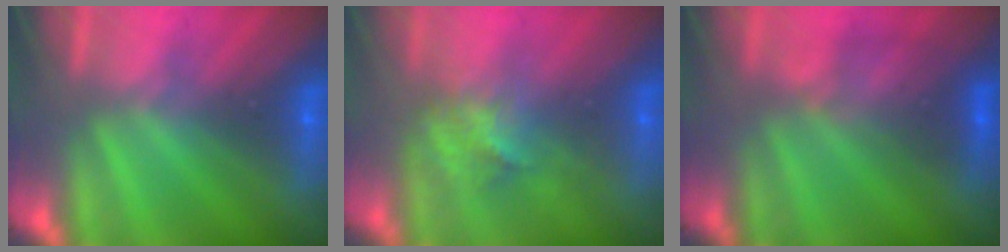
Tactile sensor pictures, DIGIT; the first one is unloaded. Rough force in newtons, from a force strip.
{"total": 2.7}
{"total": 2.5}